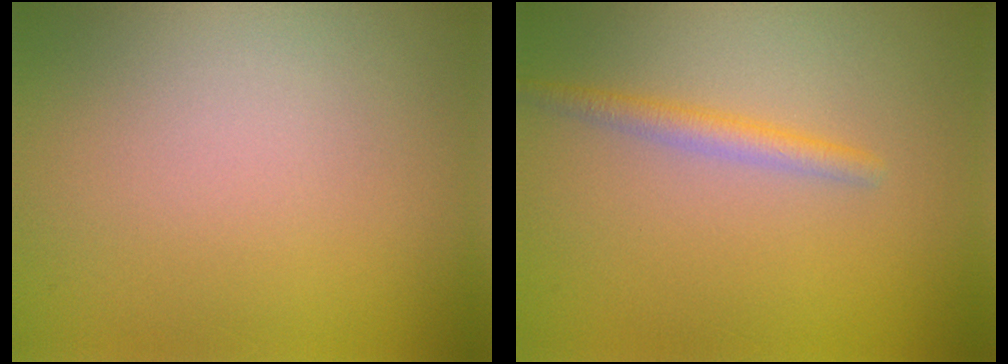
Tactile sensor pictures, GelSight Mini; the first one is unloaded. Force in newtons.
{"total": 1.8, "press": 1.8, "slide": 0.1}